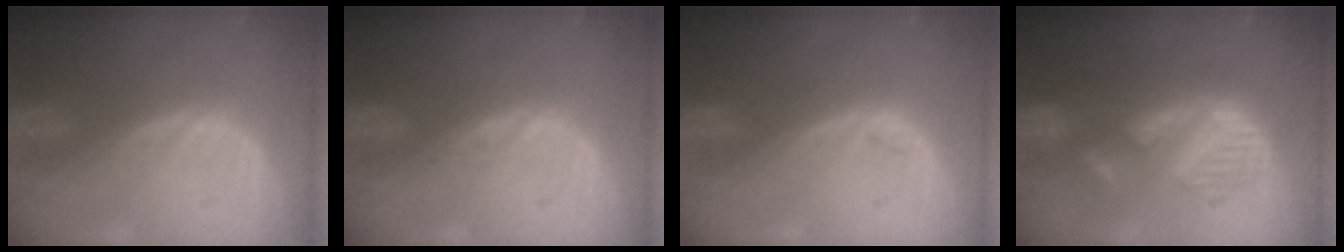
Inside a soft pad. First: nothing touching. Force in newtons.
{"total": 0.8, "press": 0.7, "slide": 0.1}
{"total": 1.0, "press": 0.9, "slide": 0.3}
{"total": 8.7, "press": 8.7, "slide": 0.6}